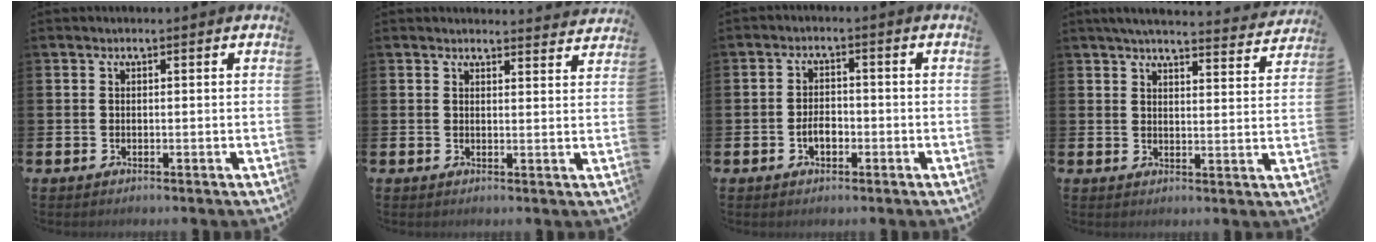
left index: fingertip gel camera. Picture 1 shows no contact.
{"total": 2.6, "force": [2.6, 0.2, -0.2], "torque": [0.007, -0.018, 0.046]}
{"total": 2.8, "force": [-0.9, 1.7, 2.1], "torque": [-0.030, 0.001, -0.021]}
{"total": 4.9, "force": [4.7, 0.4, 1.4], "torque": [-0.032, -0.032, 0.080]}